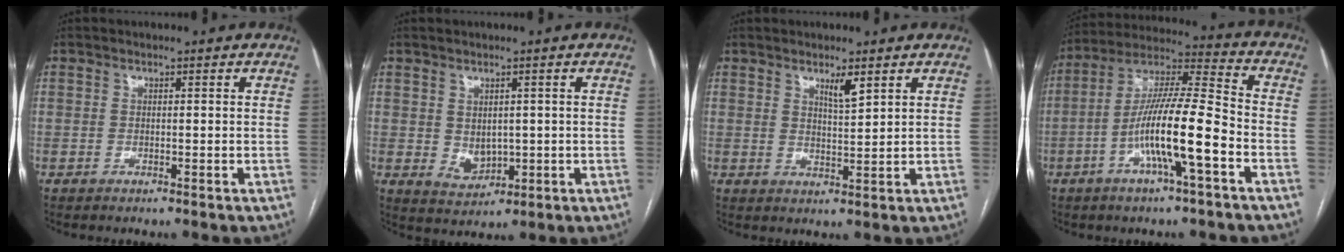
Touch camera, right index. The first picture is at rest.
{"total": 3.9, "force": [0.1, 2.9, 2.6], "torque": [-0.045, -0.004, 0.020]}
{"total": 3.1, "force": [2.0, 0.3, 2.3], "torque": [-0.042, -0.006, 0.037]}
{"total": 14.1, "force": [-4.8, 0.9, 13.2], "torque": [-0.250, 0.009, -0.087]}